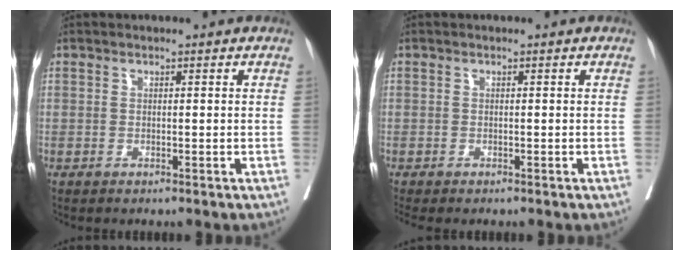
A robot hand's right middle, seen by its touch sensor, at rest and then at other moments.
{"total": 1.3, "force": [-1.2, 0.2, 0.6], "torque": [-0.009, -0.004, -0.019]}